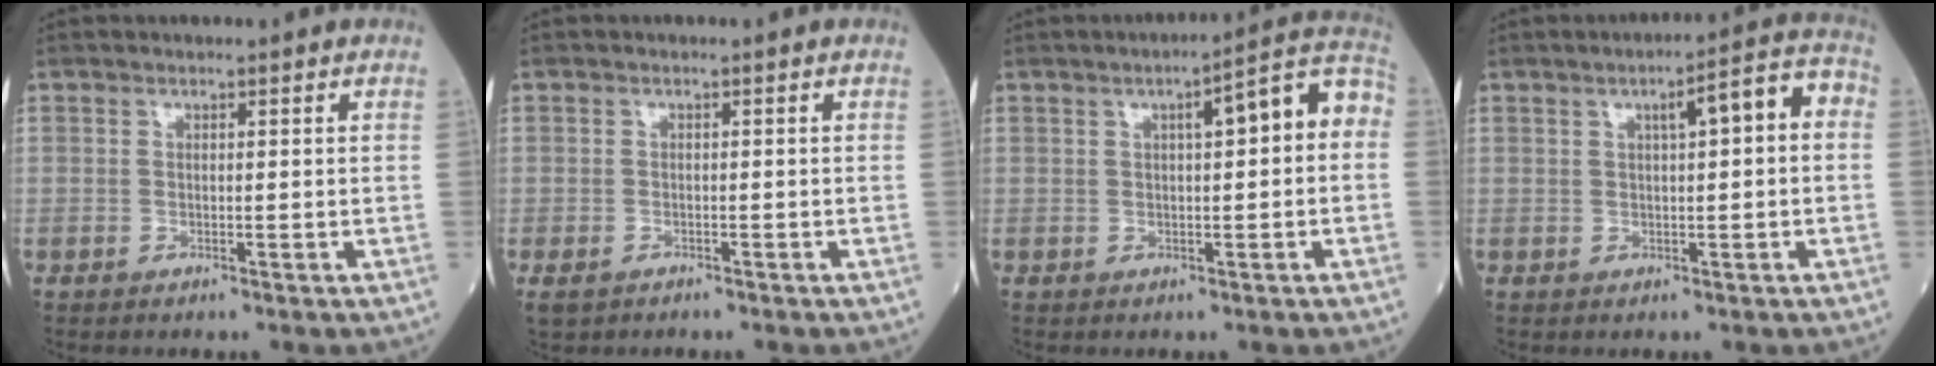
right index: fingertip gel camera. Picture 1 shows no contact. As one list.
[{"total": 1.8, "force": [-1.3, 1.0, 0.8], "torque": [-0.018, -0.003, -0.017]}, {"total": 8.1, "force": [1.2, 1.7, 7.8], "torque": [-0.101, 0.037, 0.009]}, {"total": 6.4, "force": [1.1, 1.2, 6.2], "torque": [-0.086, 0.030, 0.010]}]